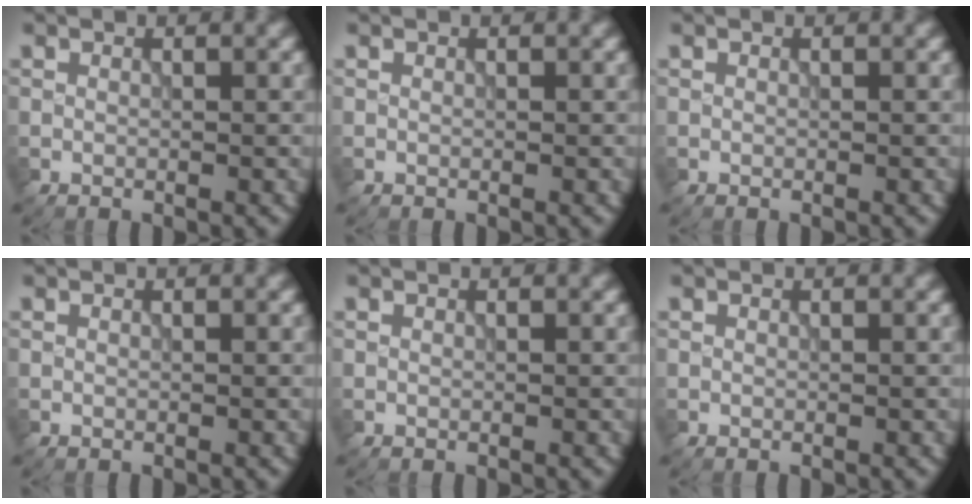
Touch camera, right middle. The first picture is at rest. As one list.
[{"total": 0.0}, {"total": 0.0}, {"total": 0.0}, {"total": 0.0}, {"total": 0.0}]